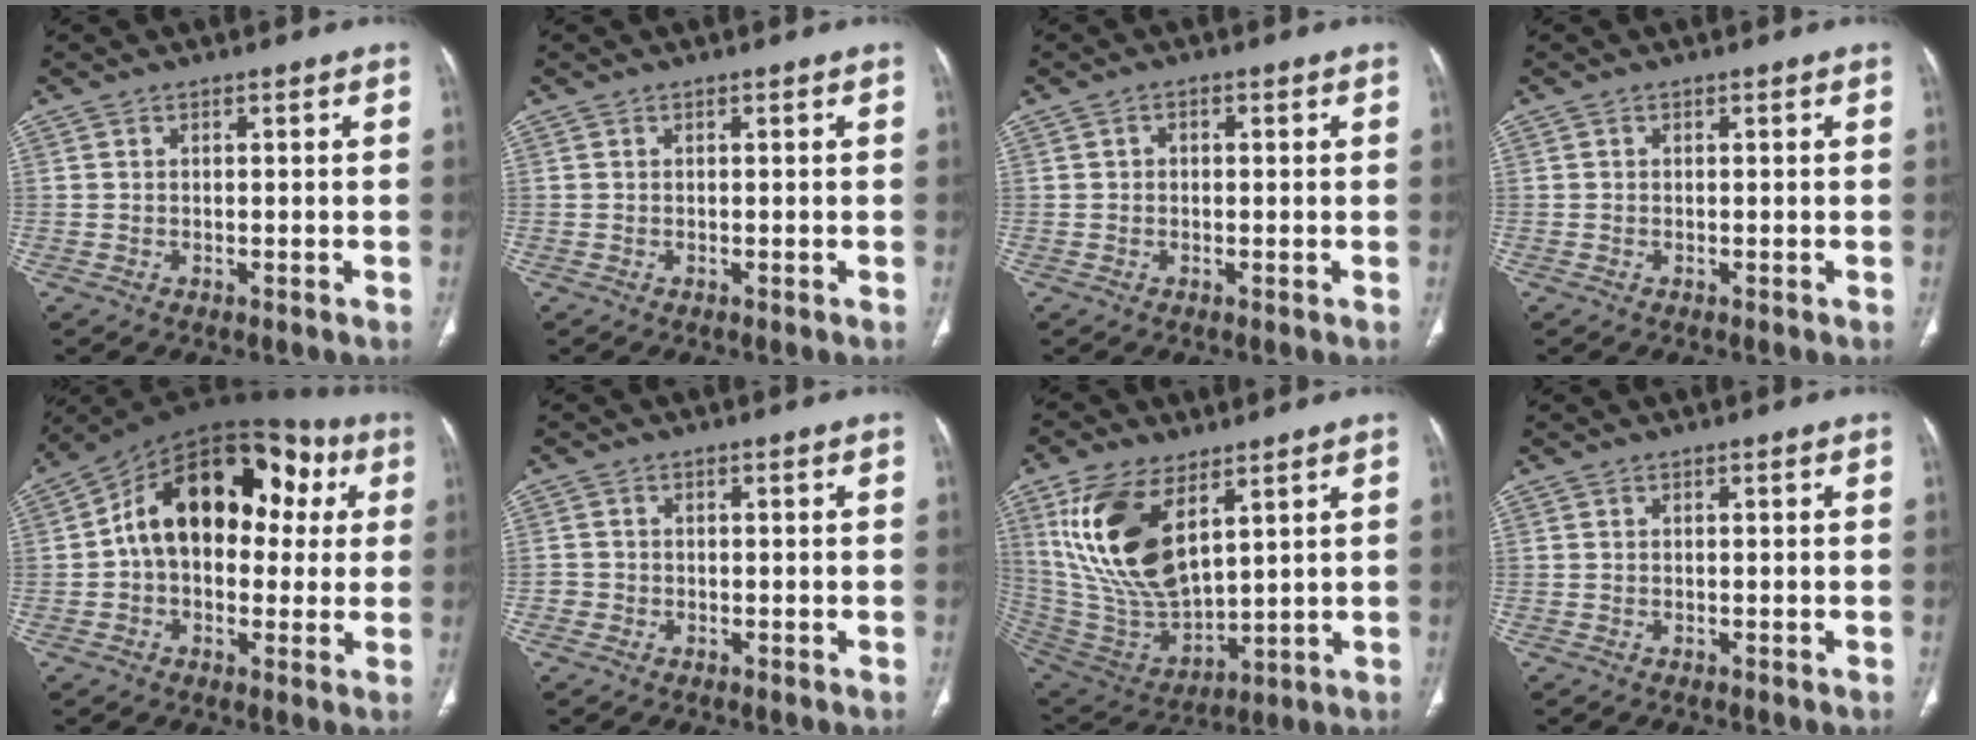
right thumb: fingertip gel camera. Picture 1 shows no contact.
{"total": 0.0}
{"total": 1.3, "force": [0.2, 1.0, 0.8], "torque": [-0.009, 0.008, 0.003]}
{"total": 0.0}
{"total": 21.3, "force": [3.7, 13.7, 15.9], "torque": [-0.203, 0.049, 0.045]}
{"total": 1.4, "force": [-0.5, 1.3, 0.1], "torque": [0.007, 0.006, -0.014]}
{"total": 19.4, "force": [8.1, 9.8, 14.7], "torque": [-0.275, -0.033, 0.172]}
{"total": 0.0}